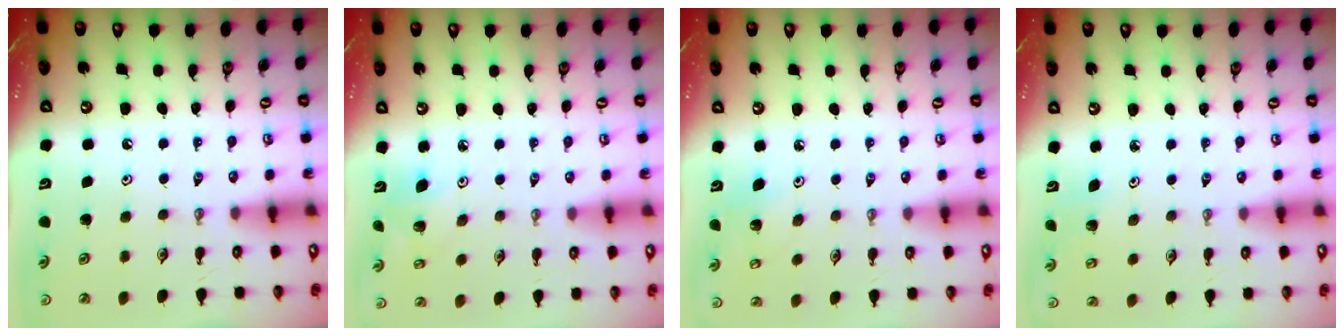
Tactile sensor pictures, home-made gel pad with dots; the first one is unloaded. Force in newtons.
{"total": 5.3, "press": 5.1, "slide": 1.6}
{"total": 6.1, "press": 6.1, "slide": 0.7}
{"total": 1.4, "press": 1.4, "slide": 0.1}